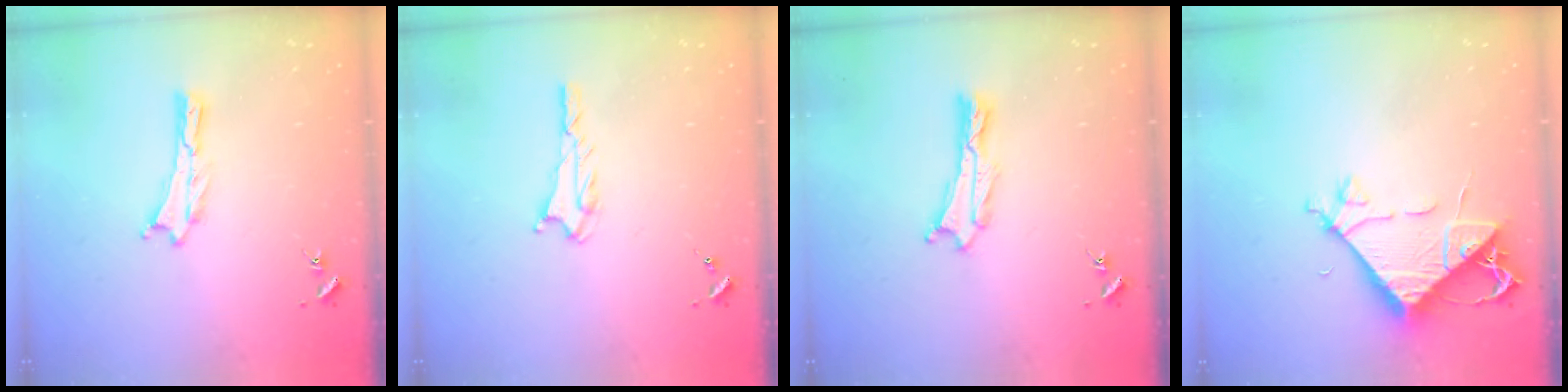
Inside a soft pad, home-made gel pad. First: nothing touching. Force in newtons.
{"total": 1.8, "press": 1.8, "slide": 0.2}
{"total": 0.7, "press": 0.6, "slide": 0.2}
{"total": 7.6, "press": 7.5, "slide": 1.2}